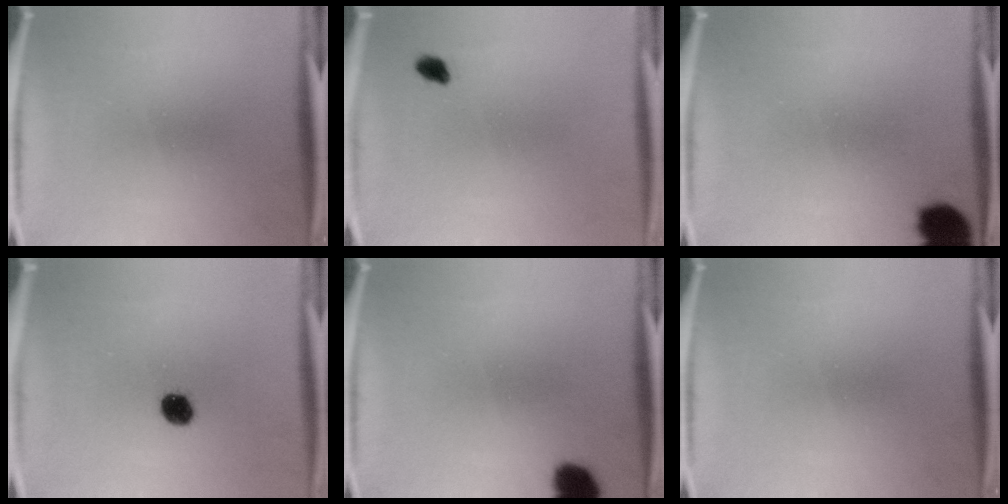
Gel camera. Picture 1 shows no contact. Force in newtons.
{"total": 1.9}
{"total": 9.1}
{"total": 4.8}
{"total": 5.7}
{"total": 0.0}